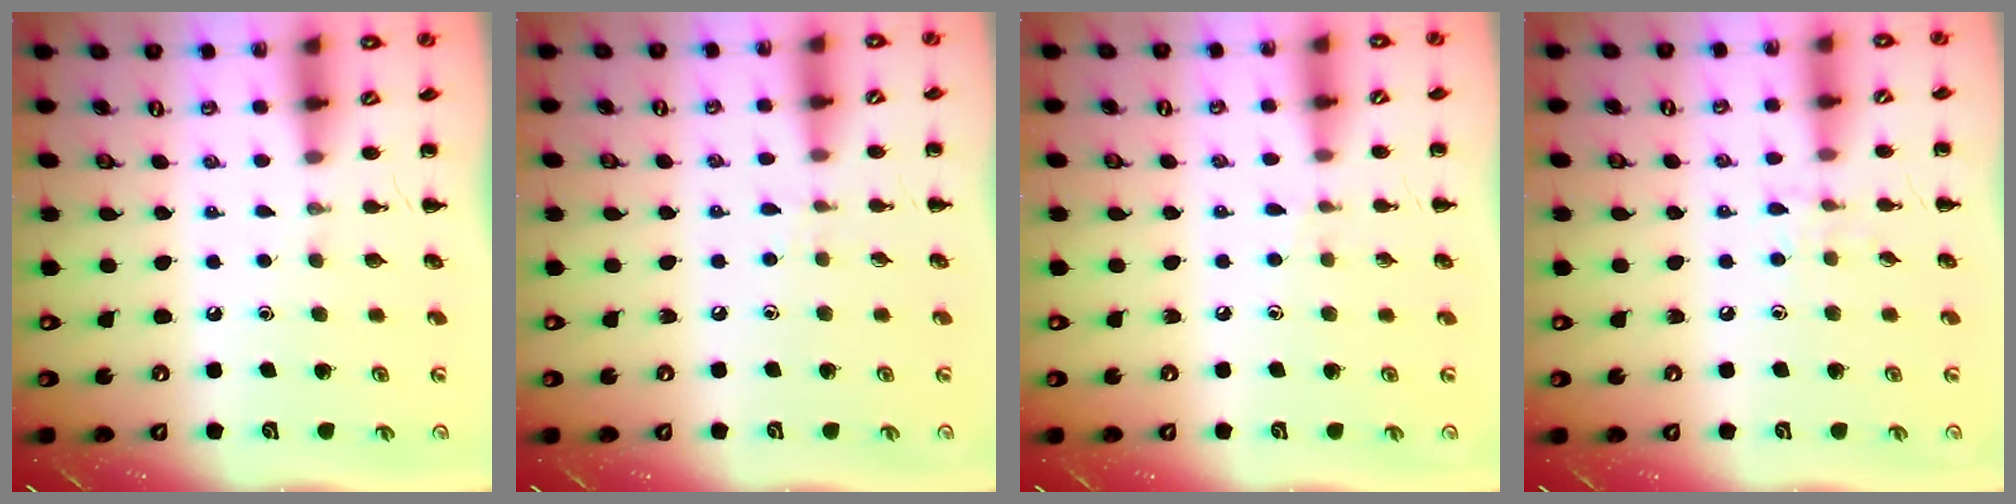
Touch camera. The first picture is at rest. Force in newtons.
{"total": 2.9, "press": 2.6, "slide": 1.2}
{"total": 4.3, "press": 3.9, "slide": 1.7}
{"total": 4.9, "press": 4.7, "slide": 1.5}